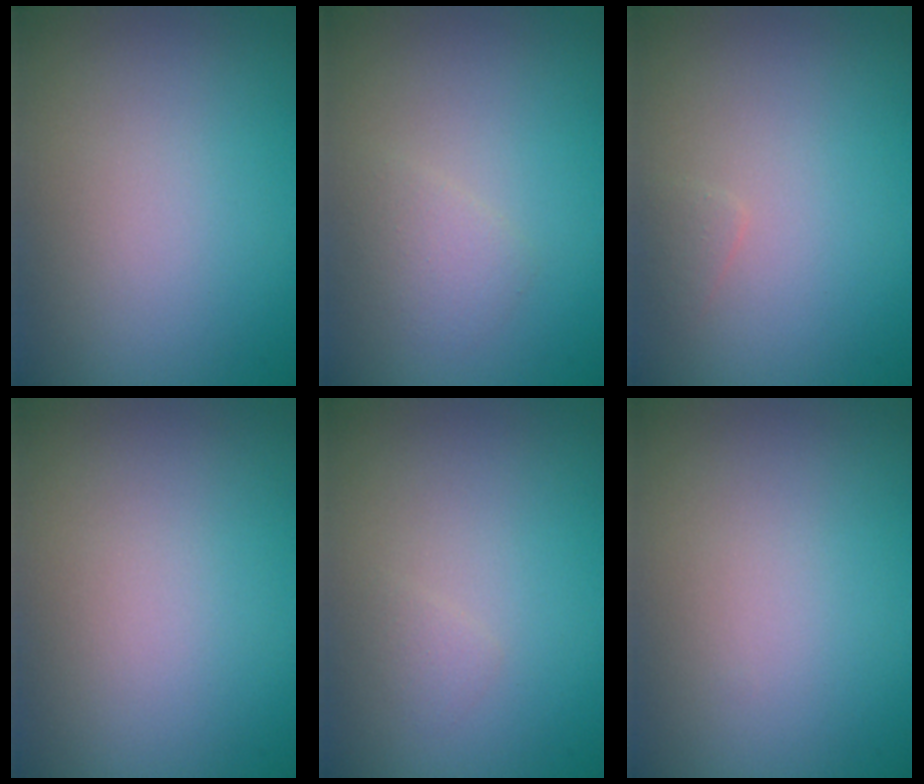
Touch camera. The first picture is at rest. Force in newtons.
{"total": 1.5, "press": 1.4, "slide": 0.1}
{"total": 0.7, "press": 0.7, "slide": 0.0}
{"total": 0.0}
{"total": 0.7, "press": 0.7, "slide": 0.0}
{"total": 0.0}